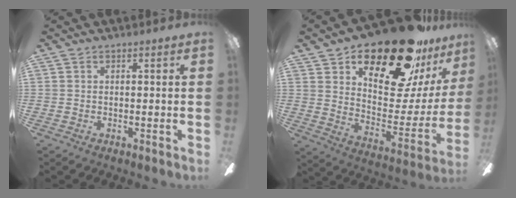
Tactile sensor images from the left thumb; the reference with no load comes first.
{"total": 25.6, "force": [20.0, 8.7, 13.4], "torque": [-0.183, -0.136, 0.331]}